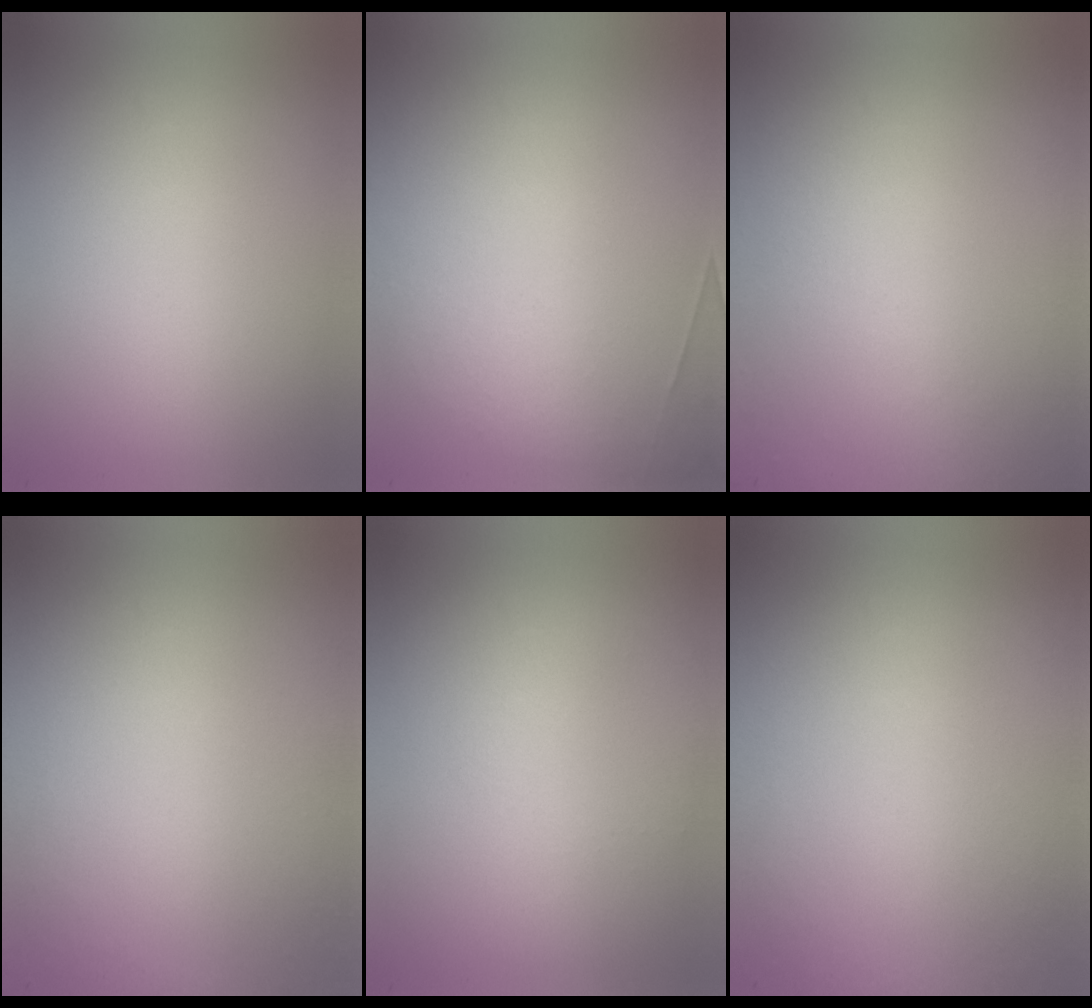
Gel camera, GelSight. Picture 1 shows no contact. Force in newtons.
{"total": 2.6}
{"total": 5.0}
{"total": 2.8}
{"total": 1.0}
{"total": 8.1}